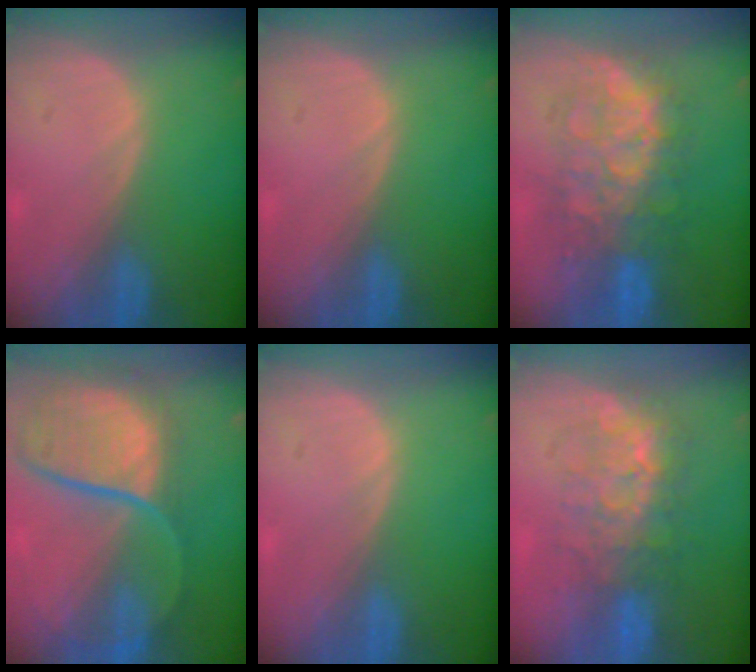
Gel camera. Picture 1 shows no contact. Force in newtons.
{"total": 0.0}
{"total": 9.4, "press": 9.3, "slide": 0.6}
{"total": 12.1, "press": 9.9, "slide": 7.0}
{"total": 0.0}
{"total": 7.8, "press": 7.6, "slide": 1.5}